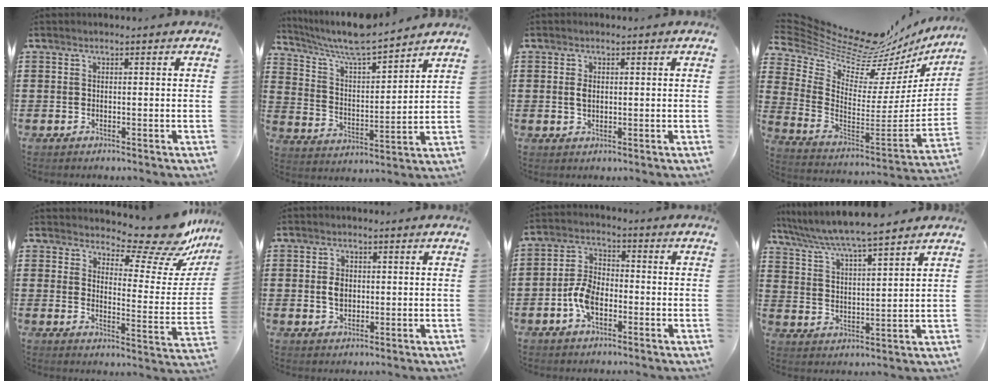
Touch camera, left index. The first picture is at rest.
{"total": 7.8, "force": [7.2, 0.6, 2.9], "torque": [-0.086, -0.043, 0.122]}
{"total": 1.8, "force": [0.3, 1.0, 1.4], "torque": [-0.032, 0.005, 0.005]}
{"total": 8.6, "force": [7.4, 2.9, 3.4], "torque": [-0.098, -0.068, 0.122]}
{"total": 11.2, "force": [9.5, 2.6, 5.2], "torque": [-0.083, -0.069, 0.160]}
{"total": 2.8, "force": [0.2, 2.0, 2.0], "torque": [-0.042, 0.008, 0.004]}
{"total": 6.2, "force": [-2.2, 3.6, 4.5], "torque": [-0.112, 0.002, -0.048]}
{"total": 5.7, "force": [5.2, -0.3, 2.1], "torque": [-0.064, -0.034, 0.086]}